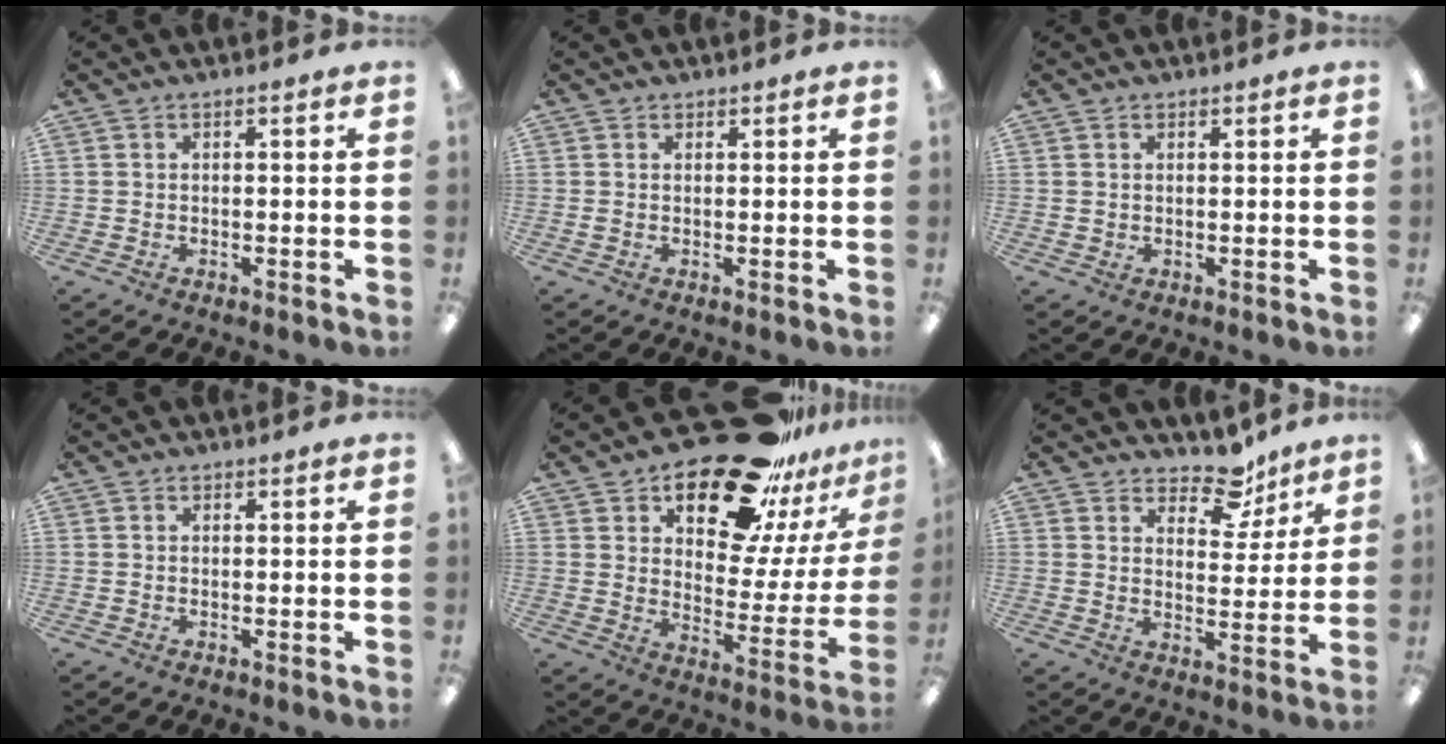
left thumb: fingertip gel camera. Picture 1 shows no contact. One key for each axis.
{"total": 0.7, "fx": 0.4, "fy": 0.6, "fz": 0.1, "tx": -0.003, "ty": 0.003, "tz": 0.007}
{"total": 1.0, "fx": 0.7, "fy": 0.7, "fz": -0.2, "tx": 0.003, "ty": 0.002, "tz": 0.014}
{"total": 0.0}
{"total": 23.6, "fx": 17.6, "fy": 10.6, "fz": 11.7, "tx": -0.159, "ty": -0.118, "tz": 0.299}
{"total": 9.0, "fx": 7.1, "fy": 4.6, "fz": 3.2, "tx": -0.042, "ty": -0.046, "tz": 0.125}